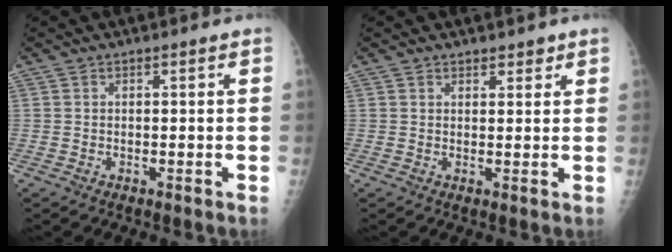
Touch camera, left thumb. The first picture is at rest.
{"total": 2.3, "force": [1.8, 1.2, 0.8], "torque": [0.006, -0.010, 0.021]}